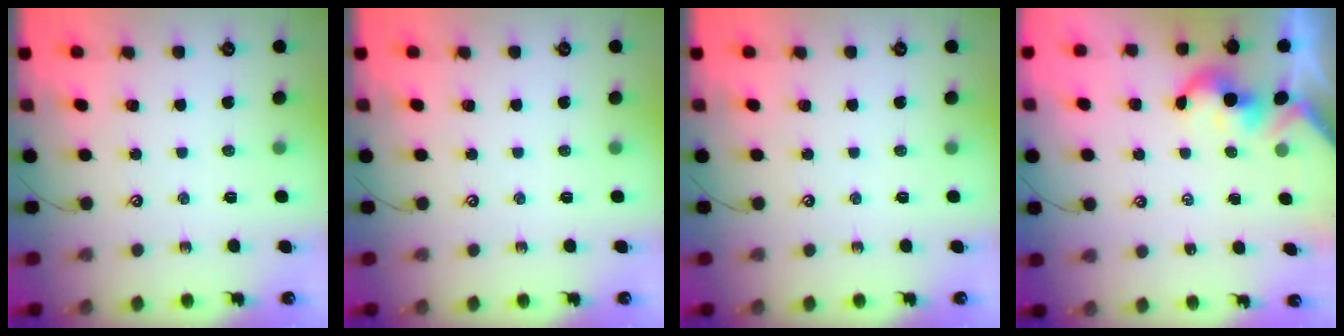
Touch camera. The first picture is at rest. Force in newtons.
{"total": 0.0}
{"total": 0.0}
{"total": 2.0, "press": 2.0, "slide": 0.2}